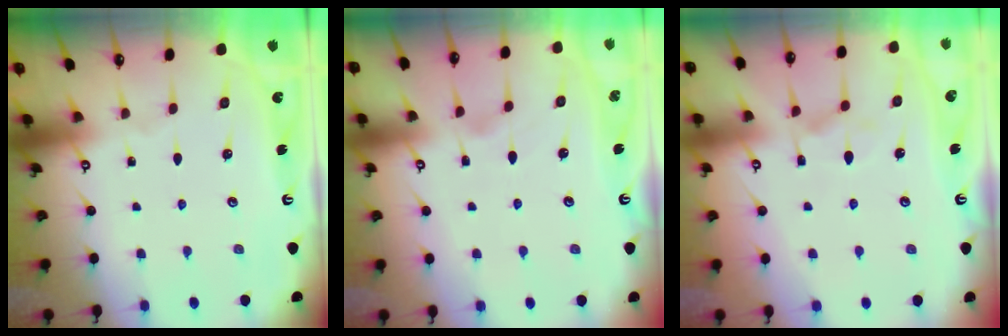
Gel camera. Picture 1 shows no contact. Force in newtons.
{"total": 1.1, "press": 0.6, "slide": 1.0}
{"total": 1.4, "press": 0.3, "slide": 1.3}